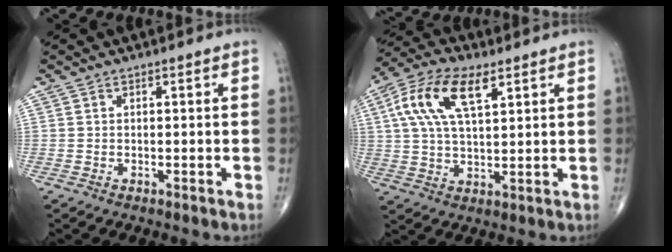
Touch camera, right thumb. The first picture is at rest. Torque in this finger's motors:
{"motor_torque": [0.32, 0.33, 0.31, -0.13, 0.28]}